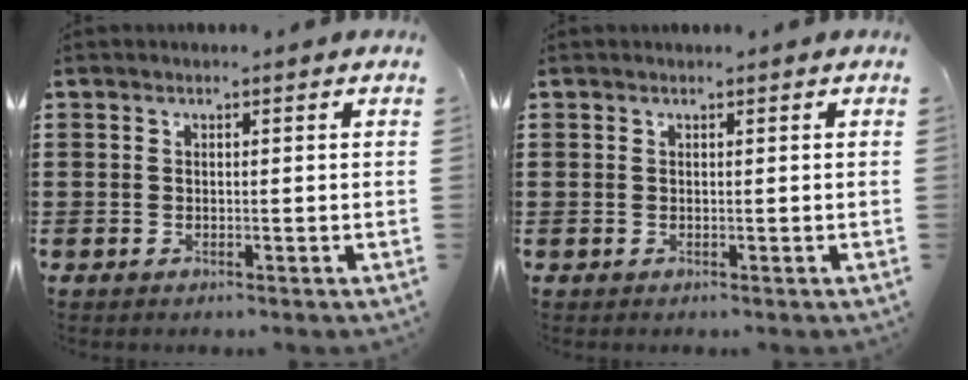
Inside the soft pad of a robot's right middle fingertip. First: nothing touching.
{"total": 0.0}